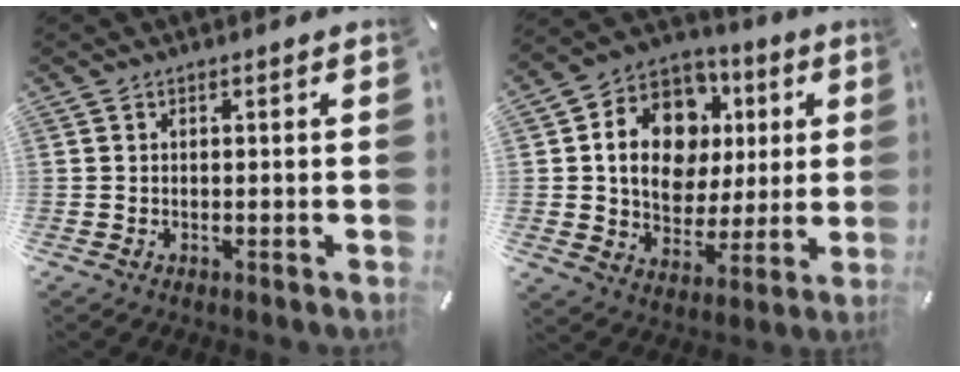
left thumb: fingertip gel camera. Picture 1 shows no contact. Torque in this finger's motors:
{"motor_torque": [2.43, 2.29, 0.50, -0.09, 0.22]}